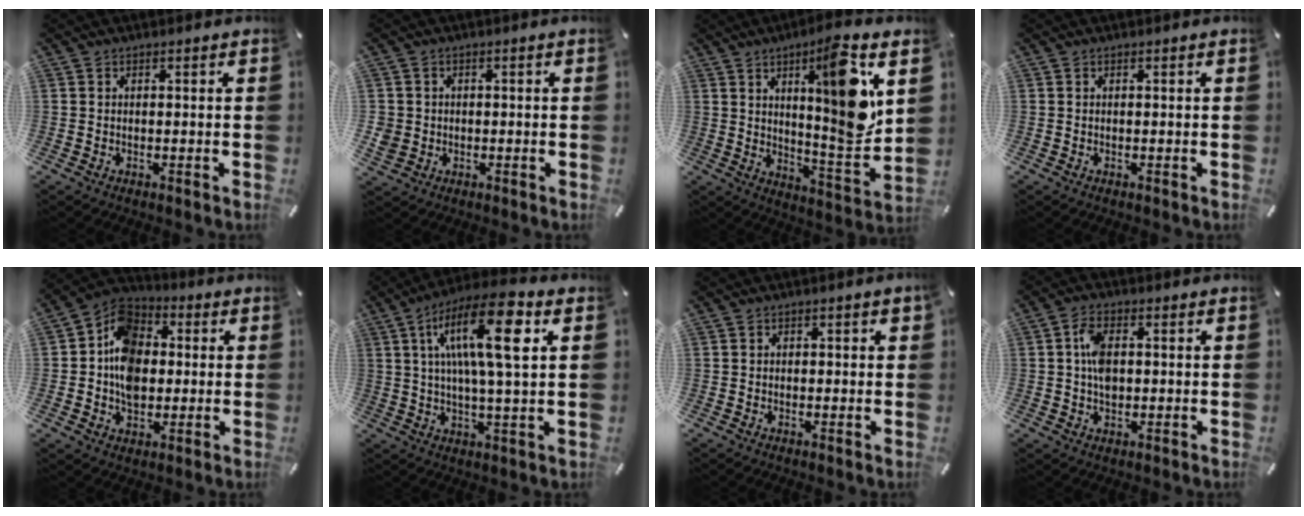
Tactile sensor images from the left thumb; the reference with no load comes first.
{"total": 3.8, "force": [-0.7, 3.6, 0.7], "torque": [-0.021, 0.005, -0.013]}
{"total": 17.1, "force": [6.9, 3.4, 15.3], "torque": [-0.212, -0.050, 0.097]}
{"total": 0.0}
{"total": 11.8, "force": [-0.5, 9.8, 6.7], "torque": [-0.129, 0.009, -0.012]}
{"total": 17.0, "force": [5.4, 4.0, 15.6], "torque": [-0.278, -0.001, 0.080]}
{"total": 0.8, "force": [0.0, 0.5, 0.6], "torque": [-0.010, 0.004, -0.002]}
{"total": 5.8, "force": [0.4, 3.6, 4.5], "torque": [-0.088, 0.005, 0.004]}